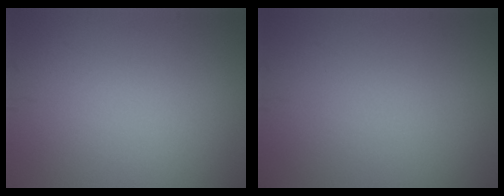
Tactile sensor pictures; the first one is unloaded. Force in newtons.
{"total": 0.0}